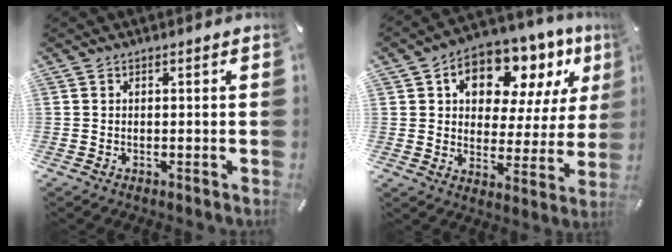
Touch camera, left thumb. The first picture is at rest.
{"total": 13.2, "force": [7.8, 8.5, 6.6], "torque": [-0.109, -0.052, 0.136]}